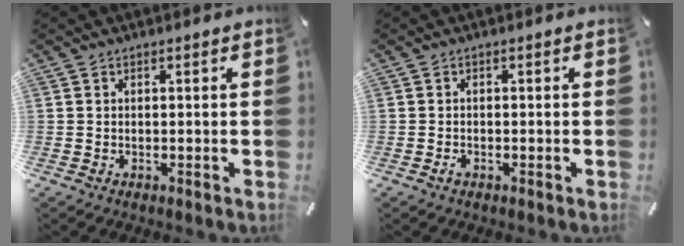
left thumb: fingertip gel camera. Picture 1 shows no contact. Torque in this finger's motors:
{"motor_torque": [-0.11, 0.29, 0.12, -0.01, 0.02]}